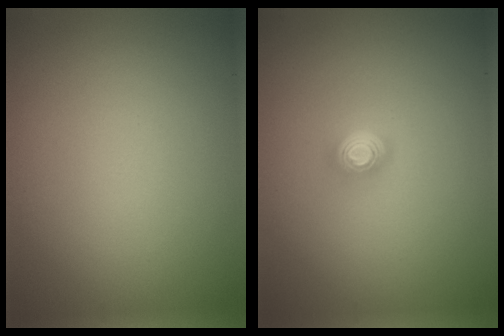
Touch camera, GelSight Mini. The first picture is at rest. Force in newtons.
{"total": 2.0, "press": 1.3, "slide": 1.6}